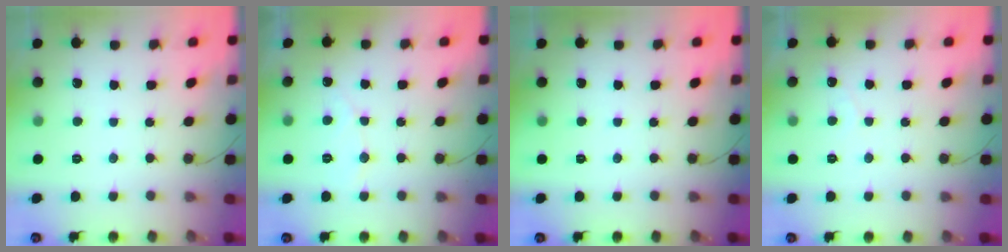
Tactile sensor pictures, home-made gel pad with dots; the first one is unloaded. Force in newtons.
{"total": 3.7, "press": 3.7, "slide": 0.3}
{"total": 0.0}
{"total": 2.2, "press": 2.2, "slide": 0.0}